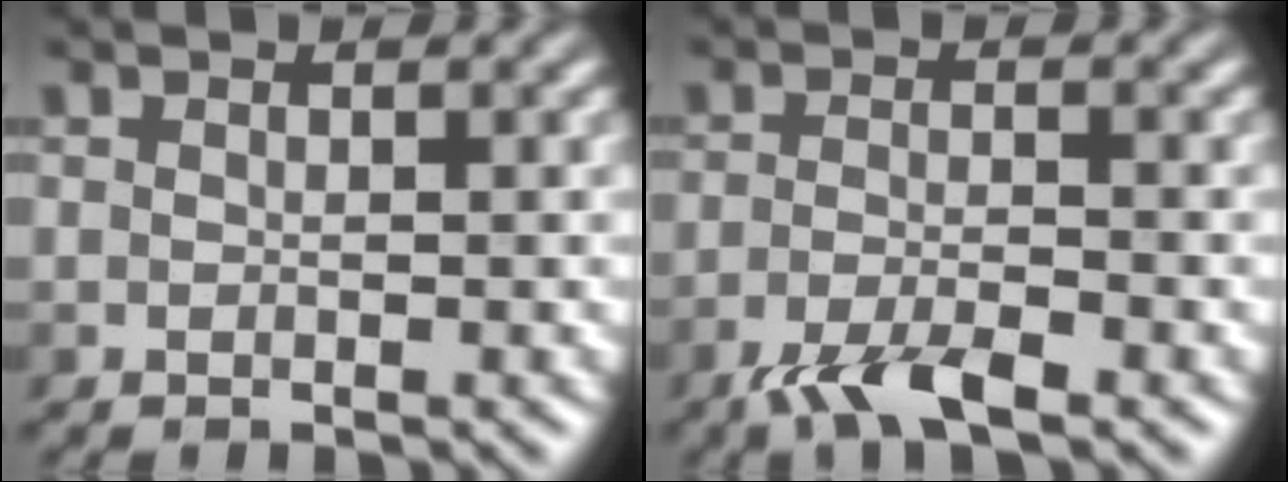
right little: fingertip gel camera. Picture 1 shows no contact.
{"total": 4.1, "force": [-2.7, 0.9, 2.9], "torque": [-0.061, -0.006, -0.056]}